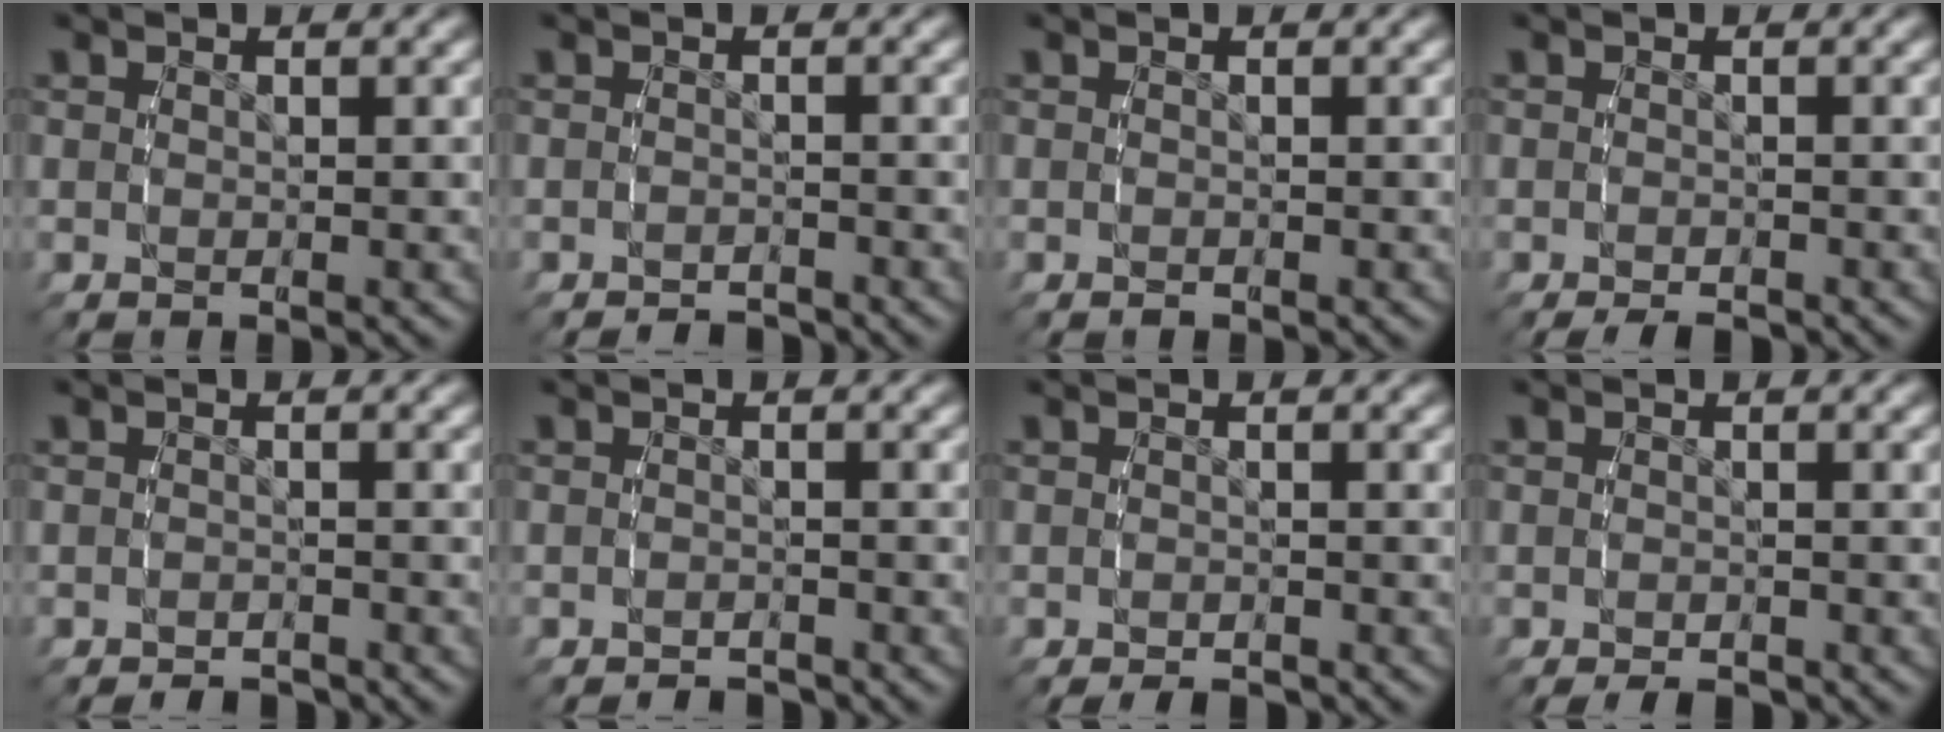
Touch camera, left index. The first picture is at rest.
{"total": 2.3, "force": [-2.3, 0.6, 0.2], "torque": [-0.008, -0.008, -0.035]}
{"total": 0.6, "force": [-0.5, 0.3, 0.0], "torque": [-0.006, -0.003, -0.008]}
{"total": 1.8, "force": [-1.7, 0.6, 0.5], "torque": [-0.015, -0.008, -0.025]}
{"total": 2.1, "force": [-2.0, 0.6, 0.2], "torque": [-0.008, -0.008, -0.031]}
{"total": 2.1, "force": [-2.1, 0.6, 0.1], "torque": [-0.007, -0.008, -0.032]}
{"total": 1.7, "force": [-1.6, 0.5, 0.3], "torque": [-0.012, -0.009, -0.023]}
{"total": 1.7, "force": [-1.6, 0.5, 0.4], "torque": [-0.014, -0.009, -0.022]}